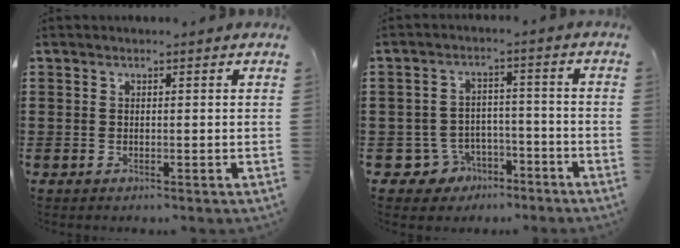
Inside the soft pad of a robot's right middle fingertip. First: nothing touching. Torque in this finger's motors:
{"motor_torque": [-0.08, -0.08, 0.00, -0.01]}